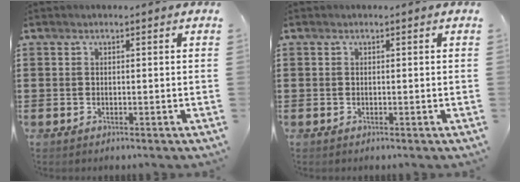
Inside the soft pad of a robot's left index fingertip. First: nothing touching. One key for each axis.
{"total": 0.0}